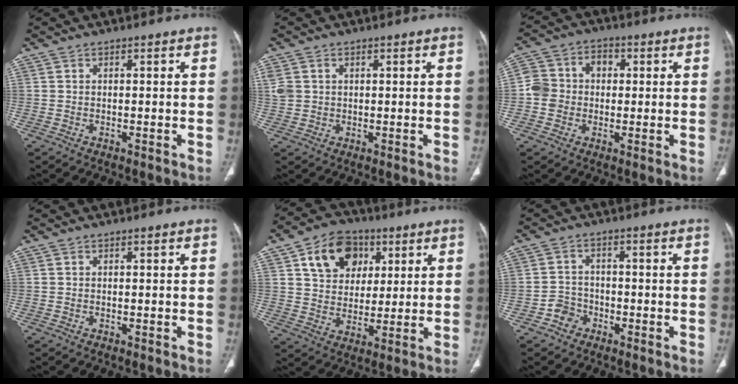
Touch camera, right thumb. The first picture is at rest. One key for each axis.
{"total": 4.1, "fx": 0.8, "fy": 3.5, "fz": 2.1, "tx": -0.049, "ty": 0.007, "tz": 0.024}
{"total": 7.7, "fx": -0.2, "fy": 6.9, "fz": 3.4, "tx": -0.048, "ty": 0.032, "tz": -0.014}
{"total": 0.0}
{"total": 13.1, "fx": 5.3, "fy": 9.8, "fz": 6.9, "tx": -0.080, "ty": -0.009, "tz": 0.090}
{"total": 3.7, "fx": -2.1, "fy": 2.9, "fz": 0.7, "tx": 0.003, "ty": 0.021, "tz": -0.043}